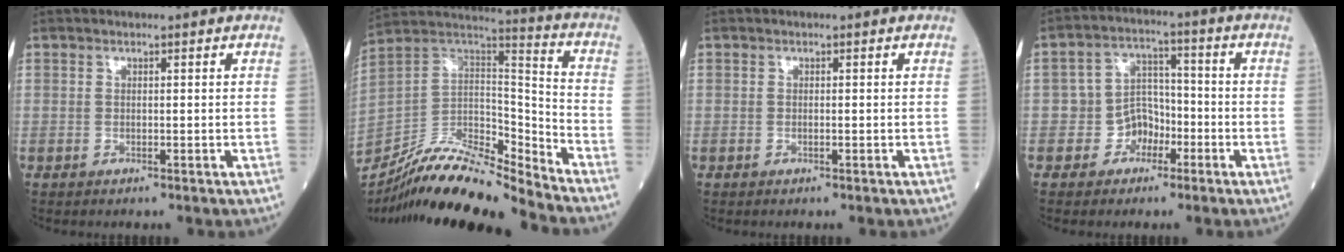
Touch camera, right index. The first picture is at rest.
{"total": 18.0, "force": [-16.3, 1.4, 7.4], "torque": [-0.131, 0.040, -0.298]}
{"total": 0.0}
{"total": 5.7, "force": [-2.6, 4.8, 1.5], "torque": [-0.017, 0.021, -0.043]}